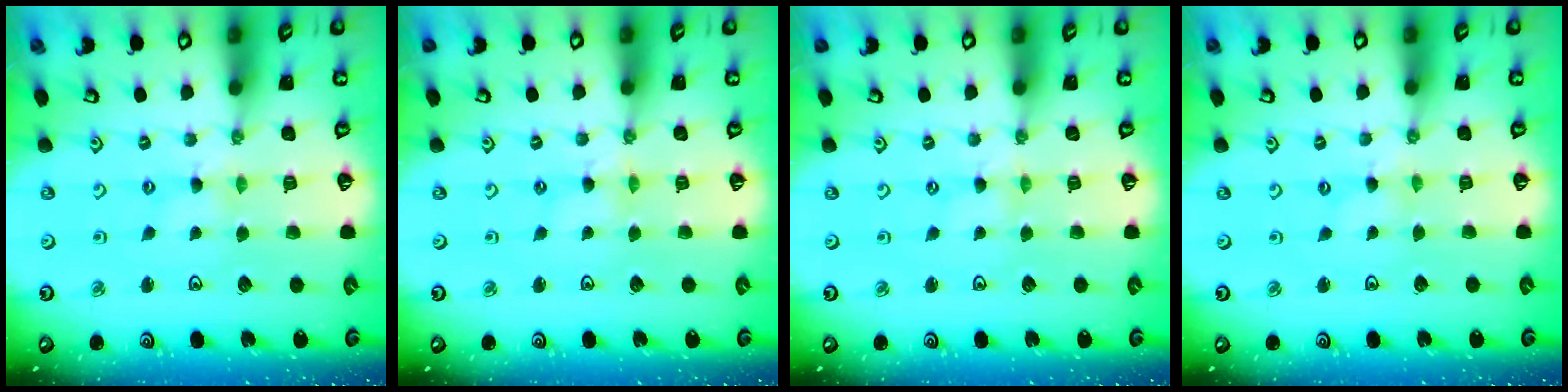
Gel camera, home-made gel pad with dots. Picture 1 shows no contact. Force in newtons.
{"total": 1.0, "press": 0.9, "slide": 0.2}
{"total": 0.0}
{"total": 0.0}